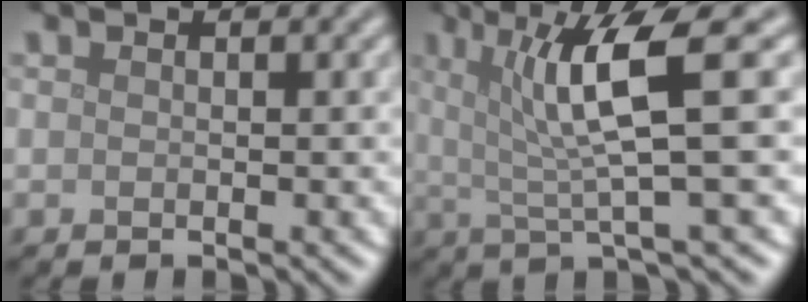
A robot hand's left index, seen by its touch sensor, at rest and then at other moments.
{"total": 6.8, "force": [1.7, 1.2, 6.5], "torque": [-0.112, 0.002, 0.028]}